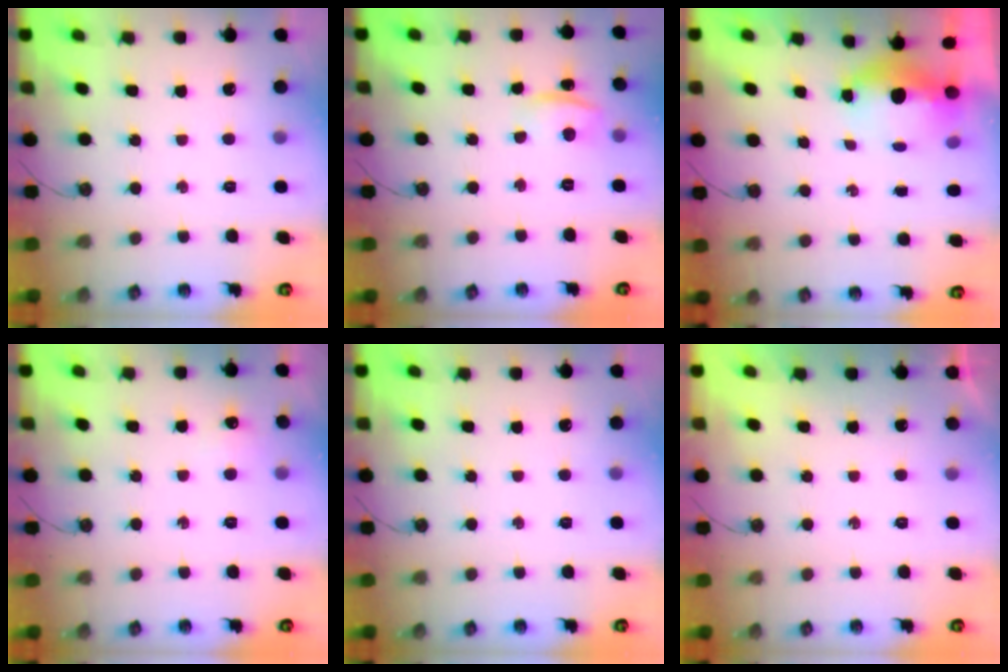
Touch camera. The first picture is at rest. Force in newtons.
{"total": 1.4, "press": 1.2, "slide": 0.7}
{"total": 14.6, "press": 6.9, "slide": 12.8}
{"total": 4.5, "press": 4.5, "slide": 0.6}
{"total": 0.0}
{"total": 0.0}